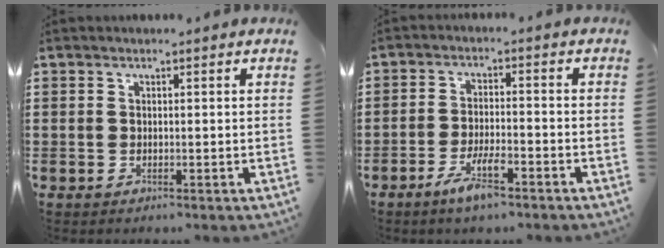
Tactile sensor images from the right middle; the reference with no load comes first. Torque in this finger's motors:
{"motor_torque": [2.14, -0.01, 0.69, 0.21]}